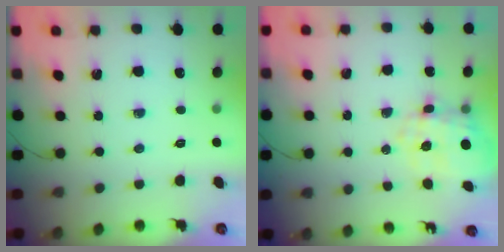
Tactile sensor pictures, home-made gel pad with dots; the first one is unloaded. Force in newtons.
{"total": 10.7, "press": 10.6, "slide": 1.6}